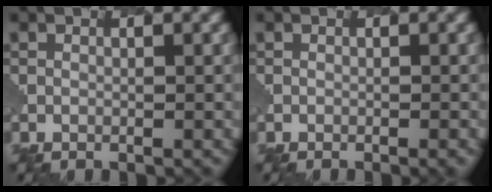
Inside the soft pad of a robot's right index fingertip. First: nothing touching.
{"total": 1.4, "force": [-0.5, 0.5, 1.2], "torque": [-0.002, 0.005, -0.002]}